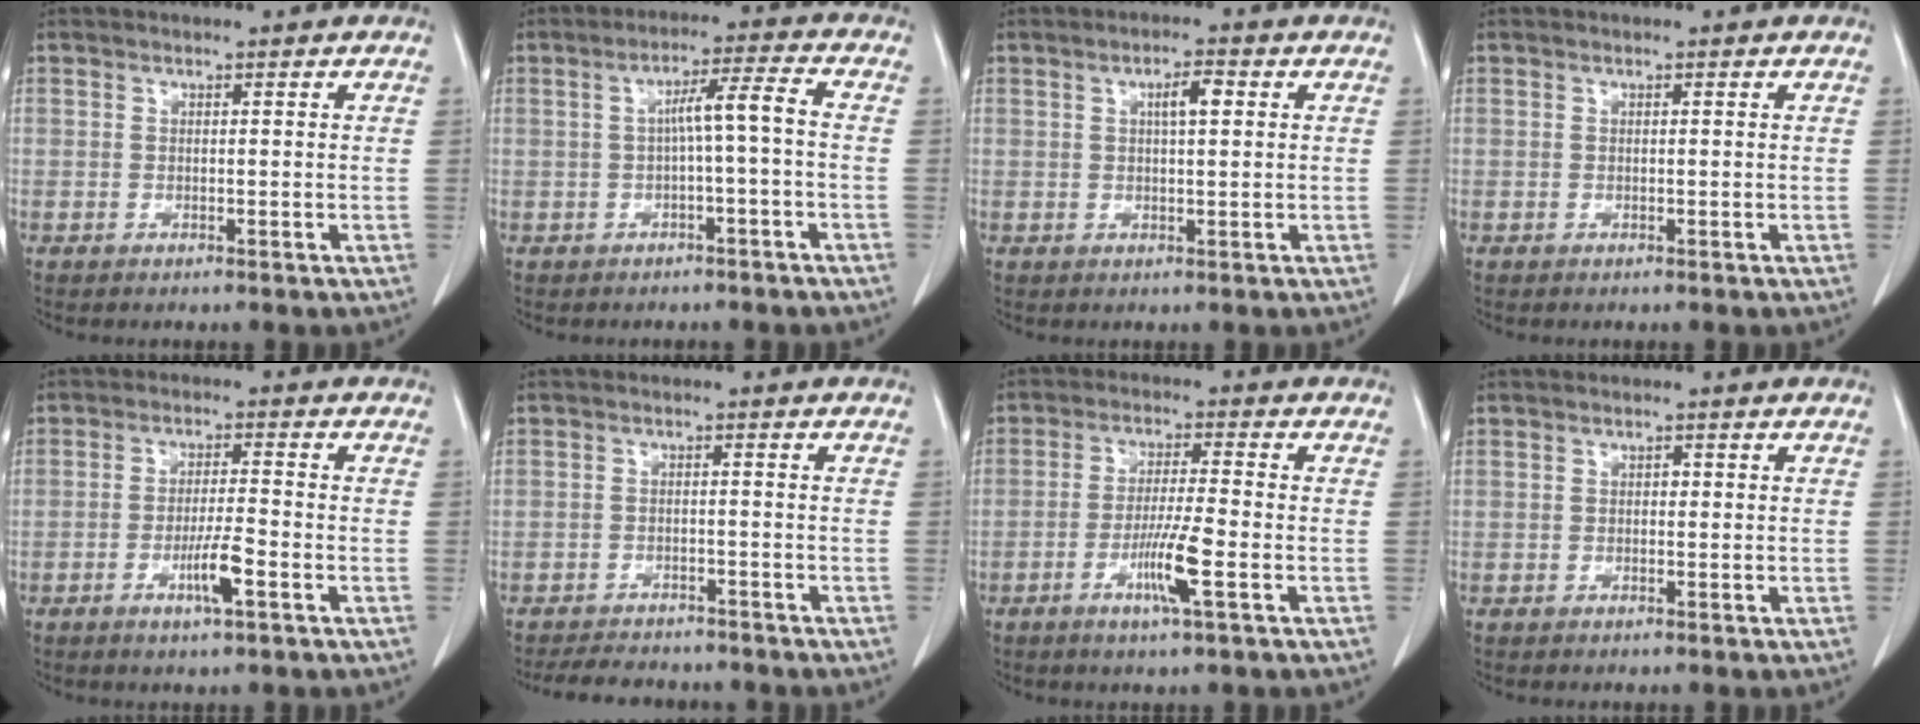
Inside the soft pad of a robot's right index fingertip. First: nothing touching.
{"total": 5.0, "force": [-0.6, -0.3, 5.0], "torque": [-0.081, 0.019, -0.009]}
{"total": 3.2, "force": [0.9, 0.5, 3.1], "torque": [-0.053, 0.004, 0.014]}
{"total": 0.0}
{"total": 5.0, "force": [-2.2, 0.2, 4.5], "torque": [-0.084, -0.006, -0.041]}
{"total": 6.9, "force": [-6.1, 2.1, 2.3], "torque": [-0.032, -0.006, -0.085]}
{"total": 6.7, "force": [-2.6, -0.3, 6.2], "torque": [-0.119, -0.011, -0.050]}
{"total": 0.6, "force": [0.0, 0.4, 0.4], "torque": [-0.004, 0.002, -0.002]}